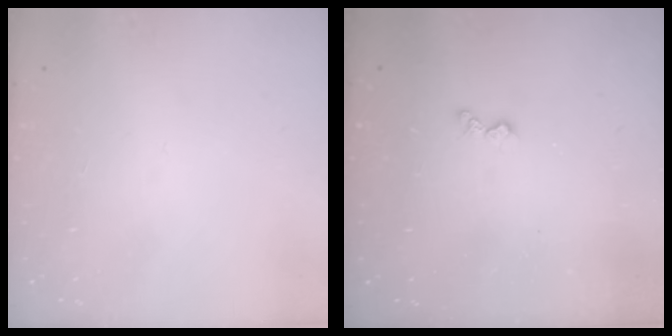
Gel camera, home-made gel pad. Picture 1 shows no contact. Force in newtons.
{"total": 3.9, "press": 3.9, "slide": 0.6}